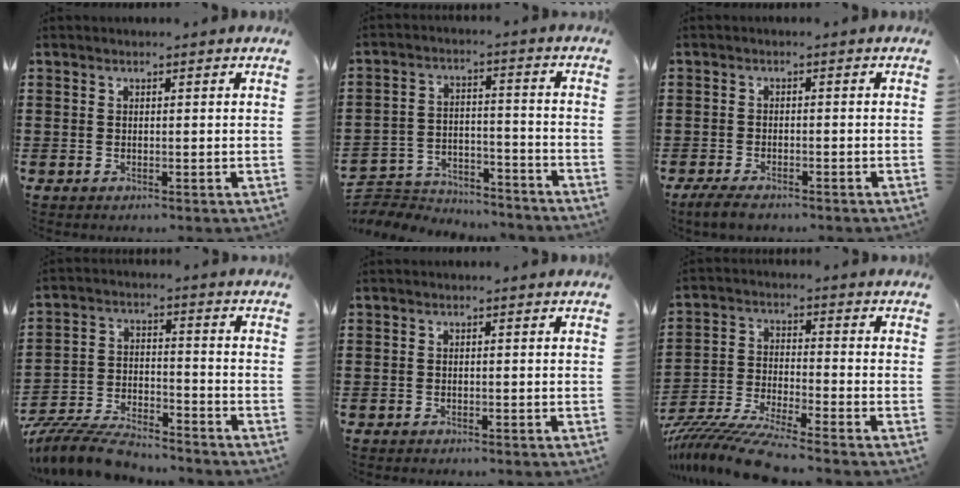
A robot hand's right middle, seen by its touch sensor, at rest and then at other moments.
{"total": 5.6, "force": [-5.4, 1.7, 0.4], "torque": [-0.012, 0.016, -0.111]}
{"total": 2.9, "force": [-2.3, 1.2, 1.1], "torque": [-0.035, 0.001, -0.051]}
{"total": 9.2, "force": [-8.8, 1.3, 2.5], "torque": [-0.056, 0.014, -0.173]}
{"total": 0.7, "force": [-0.7, 0.3, 0.0], "torque": [0.000, 0.004, -0.016]}
{"total": 8.8, "force": [-8.3, -0.2, 3.1], "torque": [-0.070, -0.005, -0.165]}